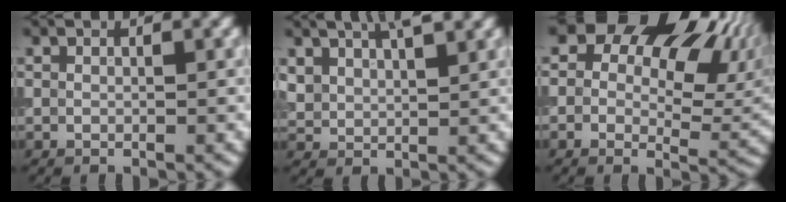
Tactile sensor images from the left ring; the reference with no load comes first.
{"total": 4.6, "force": [3.6, 1.8, 2.4], "torque": [-0.052, 0.016, 0.061]}
{"total": 14.1, "force": [5.1, 9.0, 9.6], "torque": [-0.105, 0.029, 0.080]}